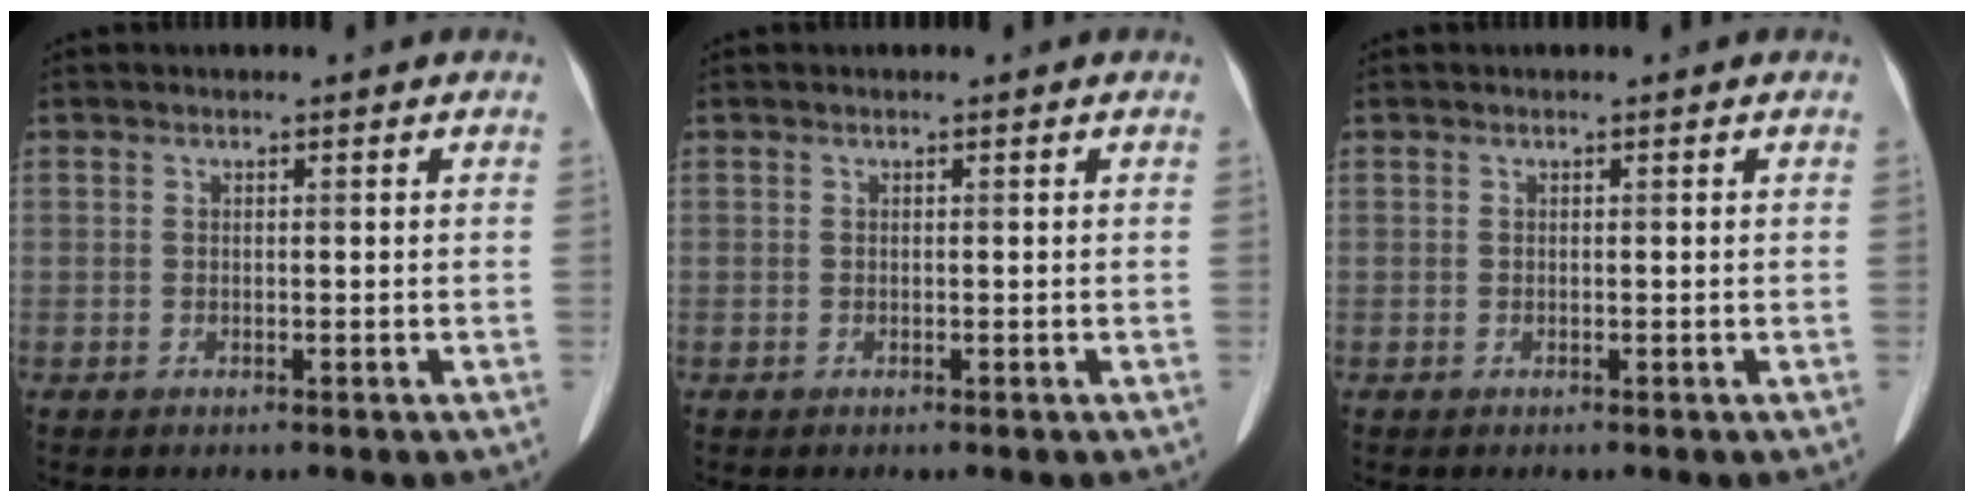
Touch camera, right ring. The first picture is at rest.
{"total": 0.0}
{"total": 0.0}